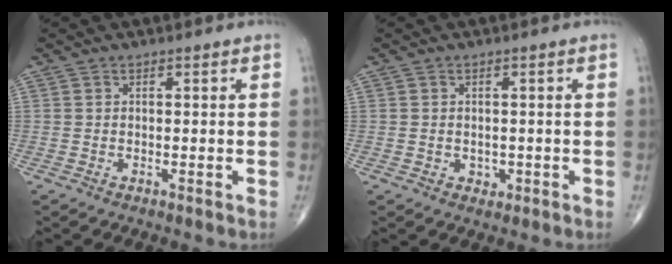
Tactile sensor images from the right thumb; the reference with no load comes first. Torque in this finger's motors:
{"motor_torque": [-0.15, 0.20, -0.38, -0.17, 0.00]}